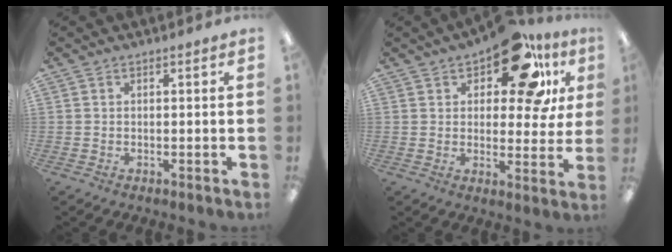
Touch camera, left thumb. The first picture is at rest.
{"total": 19.1, "force": [11.0, 8.6, 12.9], "torque": [-0.187, -0.046, 0.179]}